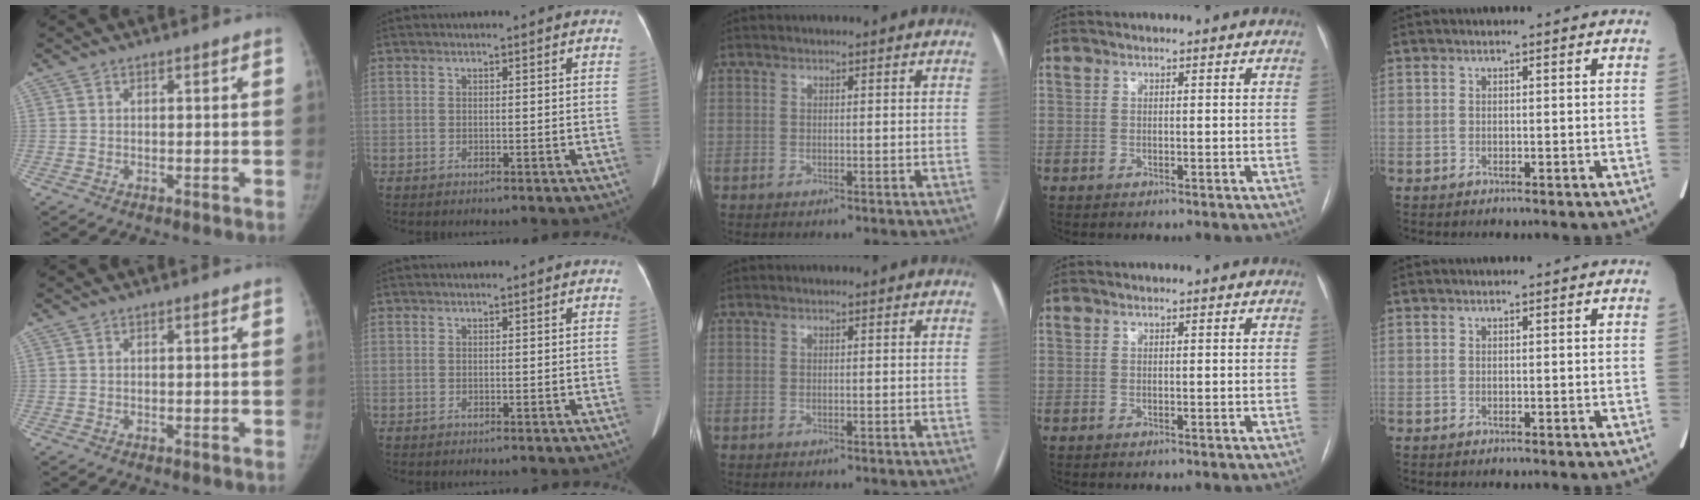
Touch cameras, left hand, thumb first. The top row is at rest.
{}